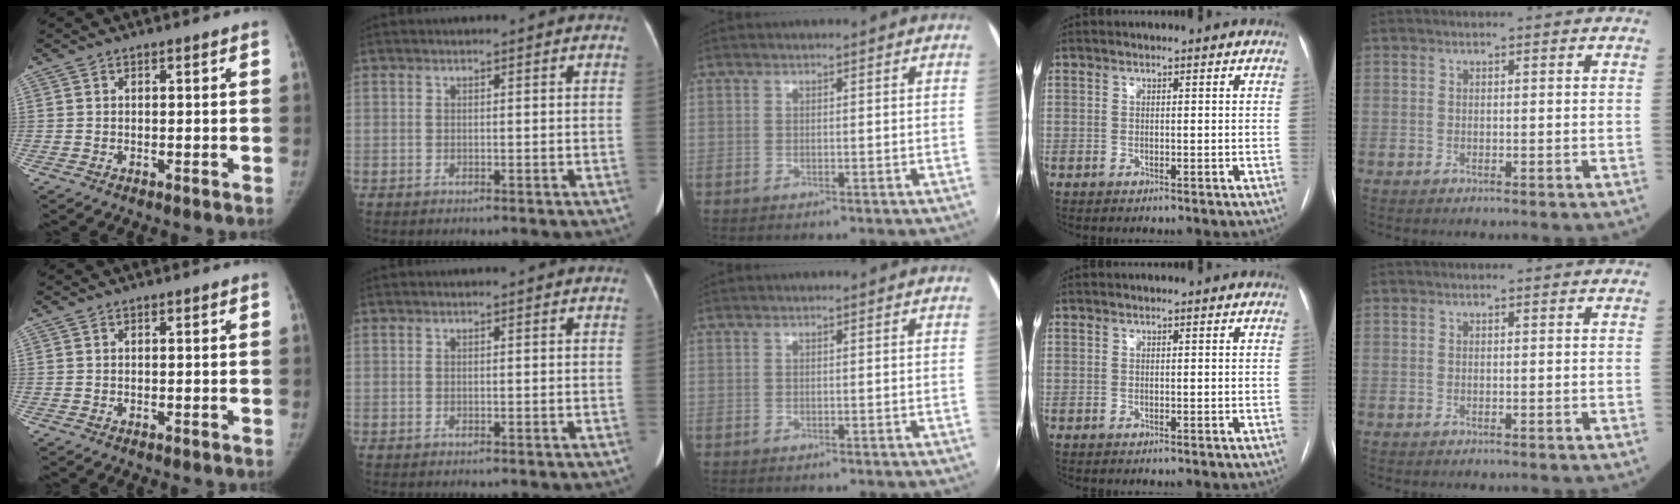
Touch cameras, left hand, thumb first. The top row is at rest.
{}